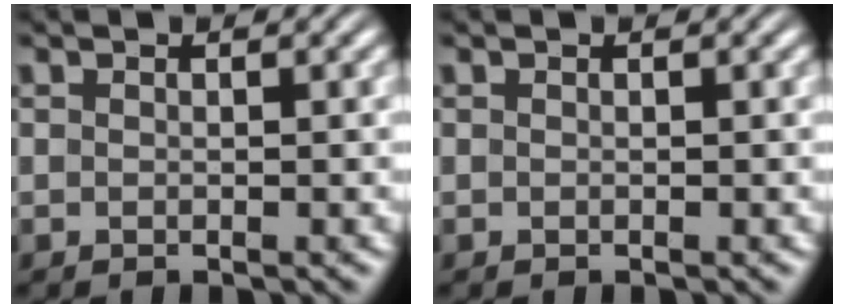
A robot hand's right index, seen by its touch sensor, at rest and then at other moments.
{"total": 0.0}